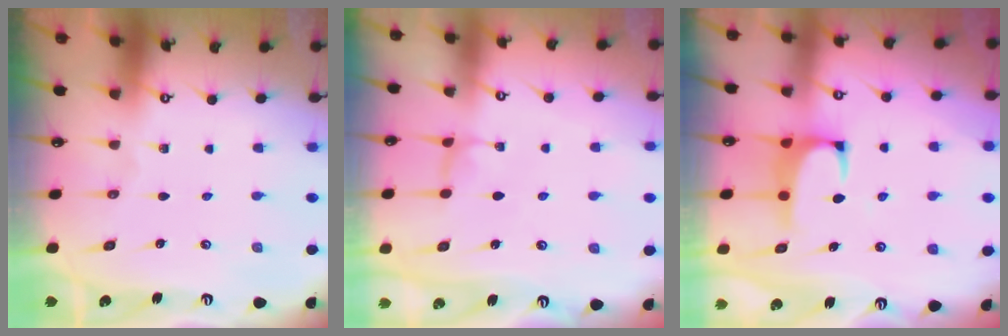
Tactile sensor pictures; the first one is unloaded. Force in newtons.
{"total": 2.3, "press": 2.3, "slide": 0.3}
{"total": 0.9, "press": 0.7, "slide": 0.6}